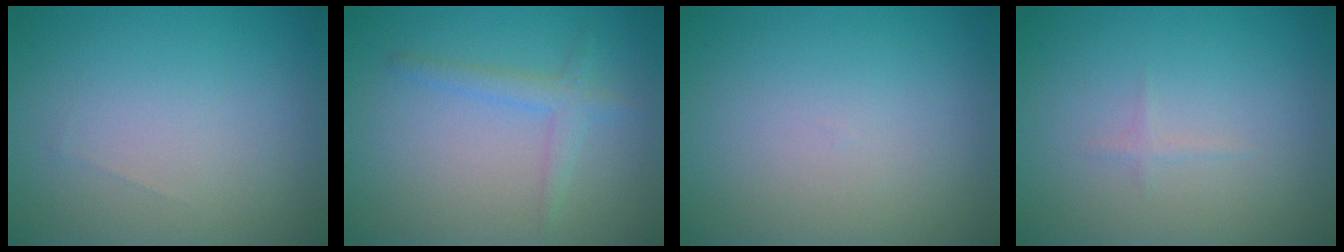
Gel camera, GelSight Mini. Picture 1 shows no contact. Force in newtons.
{"total": 2.0, "press": 2.0, "slide": 0.1}
{"total": 0.0}
{"total": 0.5, "press": 0.5, "slide": 0.0}